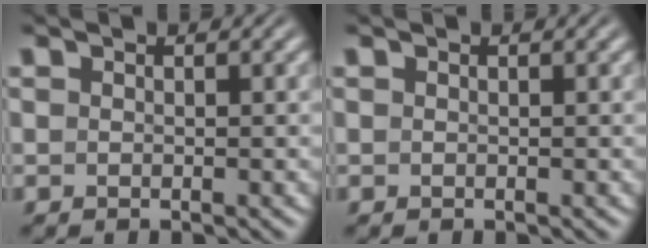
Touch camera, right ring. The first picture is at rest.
{"total": 0.0}